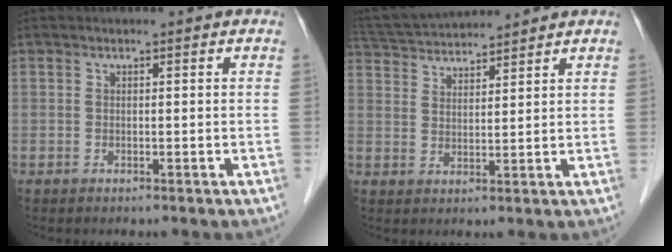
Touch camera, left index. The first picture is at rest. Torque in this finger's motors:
{"motor_torque": [-0.52, -0.70, 0.16, 0.05]}